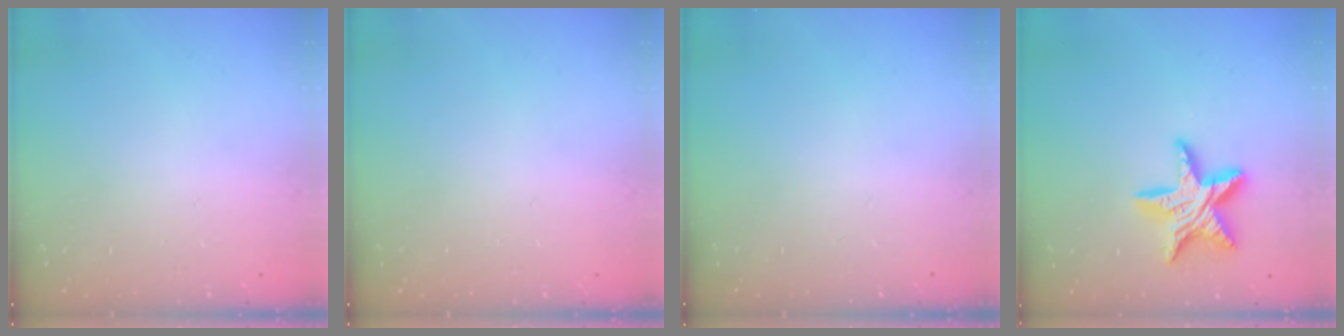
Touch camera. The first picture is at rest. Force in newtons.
{"total": 0.0}
{"total": 0.0}
{"total": 15.1, "press": 15.0, "slide": 0.9}